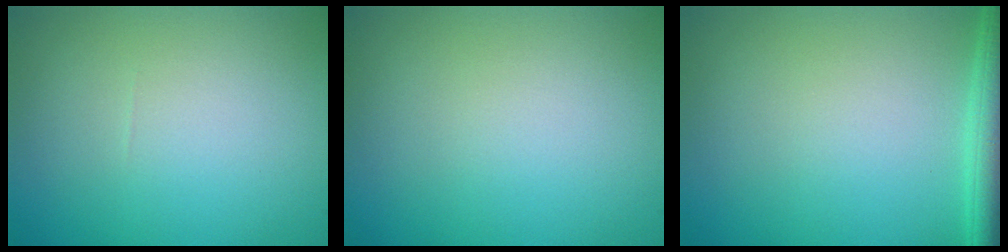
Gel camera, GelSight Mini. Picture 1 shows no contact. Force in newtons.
{"total": 0.0}
{"total": 3.2, "press": 3.2, "slide": 0.2}